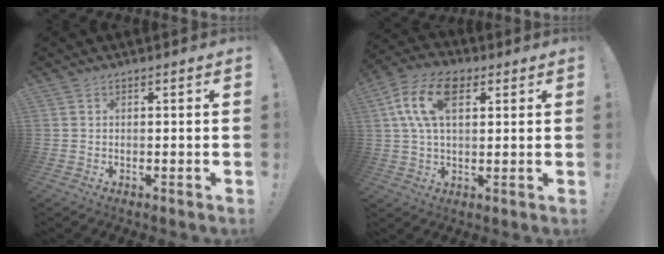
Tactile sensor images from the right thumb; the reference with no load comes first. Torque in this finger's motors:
{"motor_torque": [0.02, 0.73, 0.78, 0.86, 0.43]}